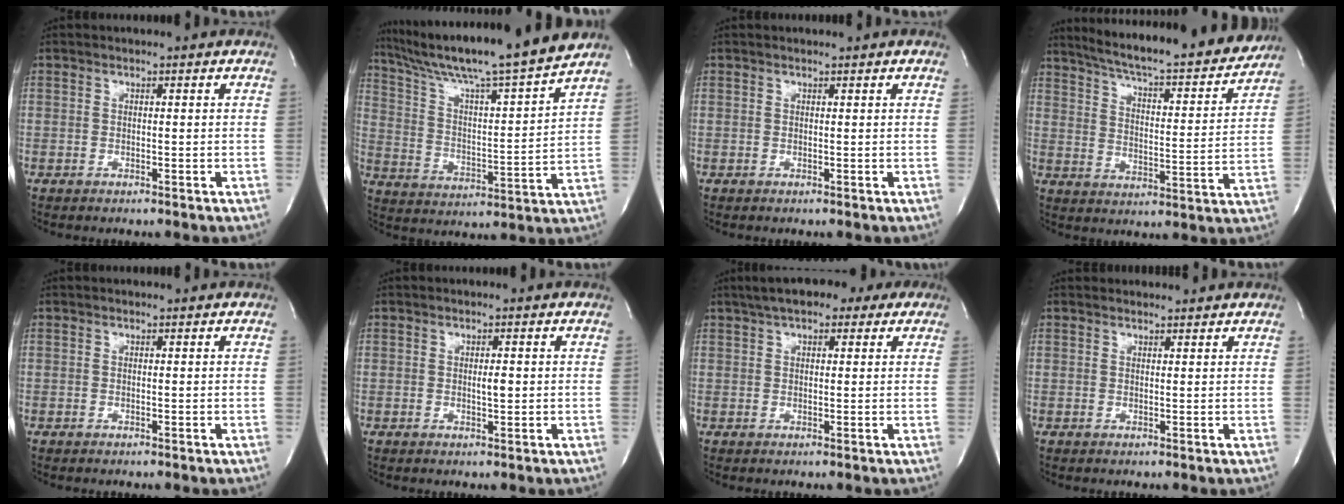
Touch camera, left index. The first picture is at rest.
{"total": 19.2, "force": [16.8, -1.5, 9.0], "torque": [-0.164, -0.026, 0.269]}
{"total": 0.6, "force": [0.5, -0.1, 0.2], "torque": [-0.007, -0.002, 0.008]}
{"total": 22.2, "force": [20.1, 2.1, 9.2], "torque": [-0.150, -0.040, 0.275]}
{"total": 0.0}
{"total": 1.4, "force": [-0.1, 0.3, 1.4], "torque": [-0.028, -0.007, 0.001]}
{"total": 10.0, "force": [6.8, 3.8, 6.2], "torque": [-0.091, 0.033, 0.096]}
{"total": 2.5, "force": [2.4, 0.3, 0.1], "torque": [-0.012, 0.008, 0.034]}